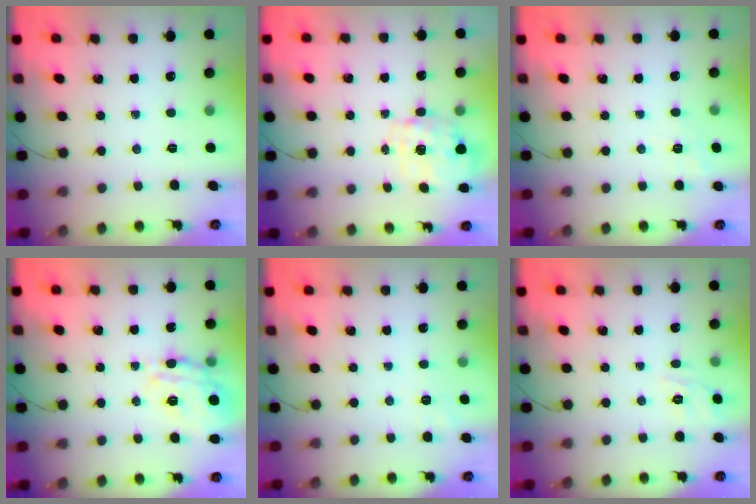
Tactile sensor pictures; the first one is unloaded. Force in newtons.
{"total": 2.8, "press": 2.7, "slide": 0.9}
{"total": 8.3, "press": 8.1, "slide": 1.8}
{"total": 15.4, "press": 15.3, "slide": 1.6}
{"total": 2.3, "press": 1.5, "slide": 1.8}
{"total": 7.4, "press": 7.2, "slide": 1.8}